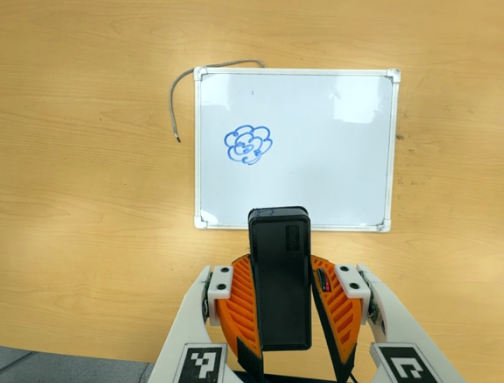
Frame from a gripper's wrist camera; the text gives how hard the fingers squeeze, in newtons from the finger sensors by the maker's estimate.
{"total": 7.5, "left": 7.3, "right": 7.7}